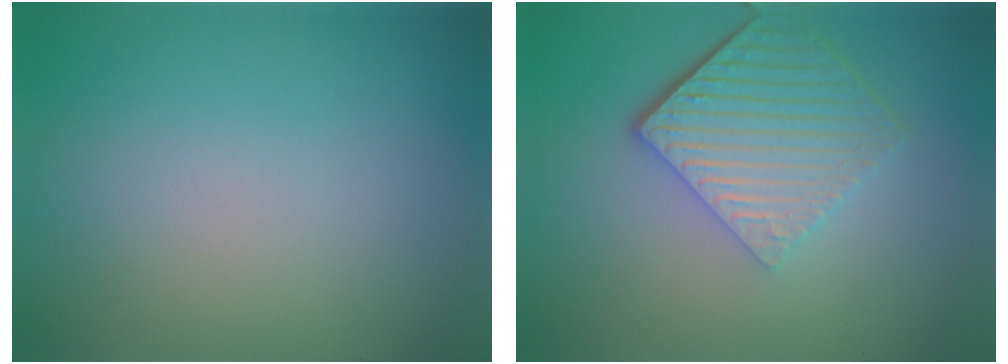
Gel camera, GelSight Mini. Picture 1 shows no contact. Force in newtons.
{"total": 6.0, "press": 4.2, "slide": 4.3}